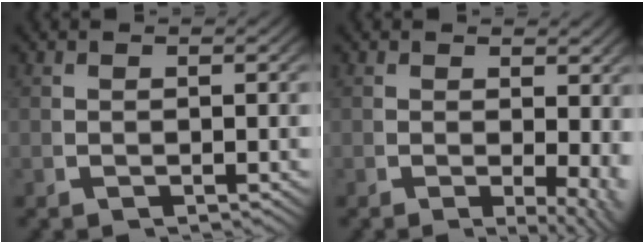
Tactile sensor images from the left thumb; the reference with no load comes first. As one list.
[{"total": 3.4, "force": [-0.3, 1.6, 3.0], "torque": [-0.034, -0.022, 0.002]}]